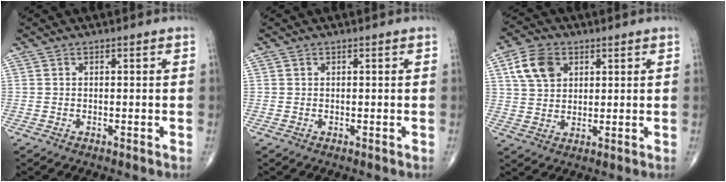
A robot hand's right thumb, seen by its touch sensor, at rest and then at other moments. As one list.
[{"total": 0.0}, {"total": 8.4, "force": [3.3, 5.9, 4.9], "torque": [-0.077, -0.004, 0.062]}]